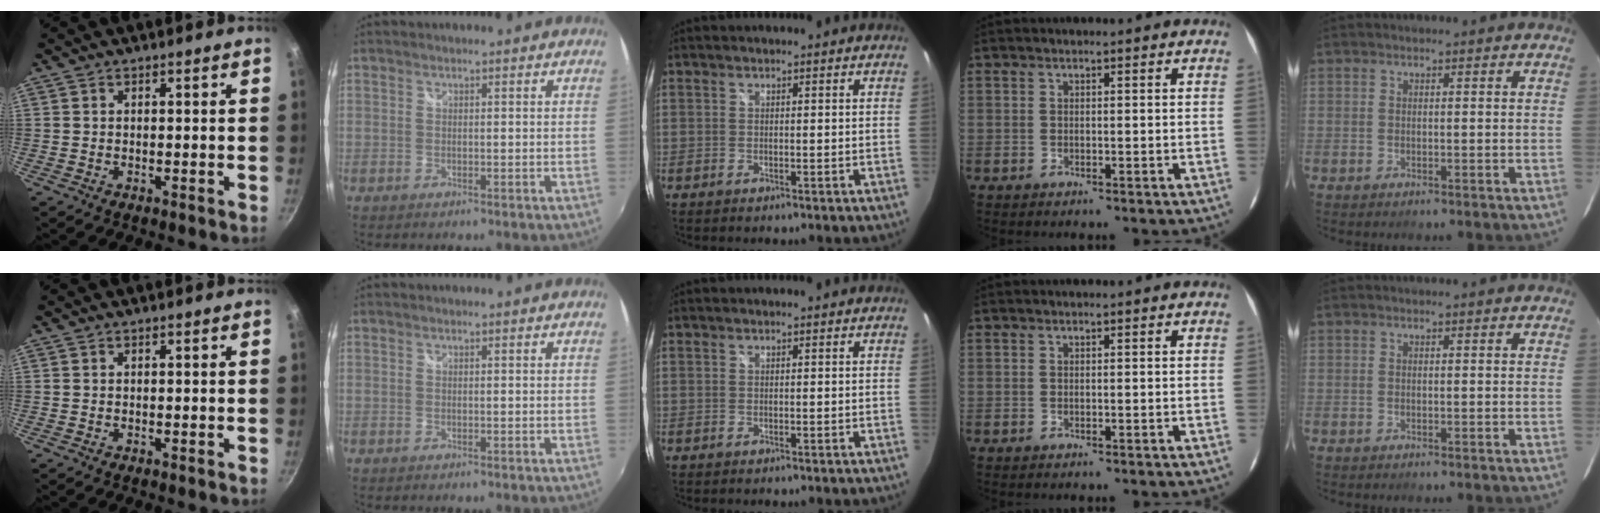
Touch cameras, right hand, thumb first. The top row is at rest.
{}